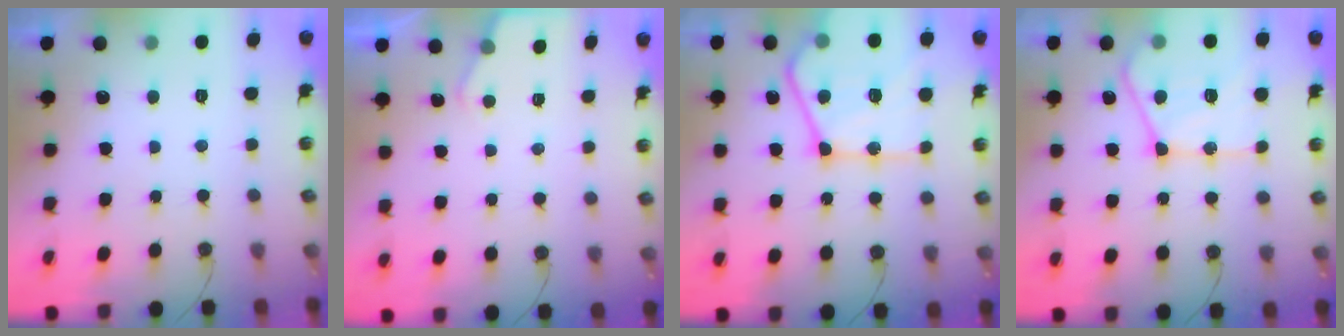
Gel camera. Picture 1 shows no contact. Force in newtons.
{"total": 2.6, "press": 2.6, "slide": 0.4}
{"total": 25.4, "press": 25.2, "slide": 2.8}
{"total": 18.9, "press": 18.8, "slide": 1.8}